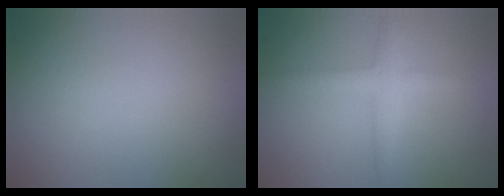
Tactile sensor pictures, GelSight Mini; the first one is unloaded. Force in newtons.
{"total": 2.3, "press": 2.3, "slide": 0.1}